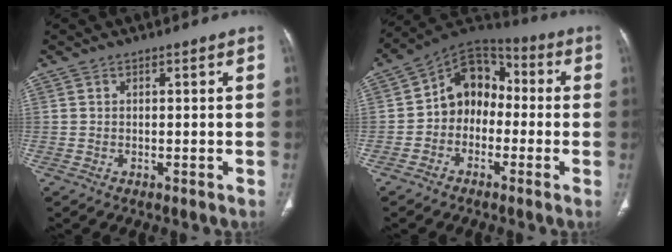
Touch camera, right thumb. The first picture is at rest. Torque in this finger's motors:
{"motor_torque": [0.17, 0.19, 0.09, -0.07, 0.09]}